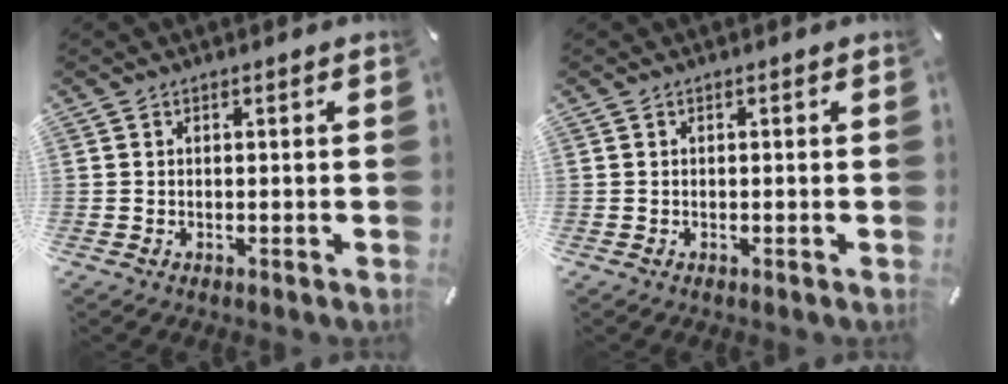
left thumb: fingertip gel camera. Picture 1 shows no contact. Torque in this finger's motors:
{"motor_torque": [-0.04, 0.04, -0.02, 0.02, 0.00]}